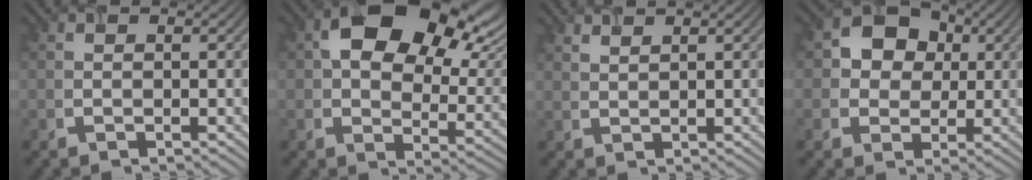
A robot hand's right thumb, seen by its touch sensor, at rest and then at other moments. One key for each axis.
{"total": 15.4, "fx": 6.8, "fy": 9.4, "fz": 10.2, "tx": -0.157, "ty": -0.005, "tz": 0.127}
{"total": 1.7, "fx": 1.5, "fy": 0.4, "fz": 0.8, "tx": -0.009, "ty": -0.001, "tz": 0.031}
{"total": 6.1, "fx": 1.1, "fy": 5.5, "fz": 2.4, "tx": -0.056, "ty": 0.009, "tz": 0.006}